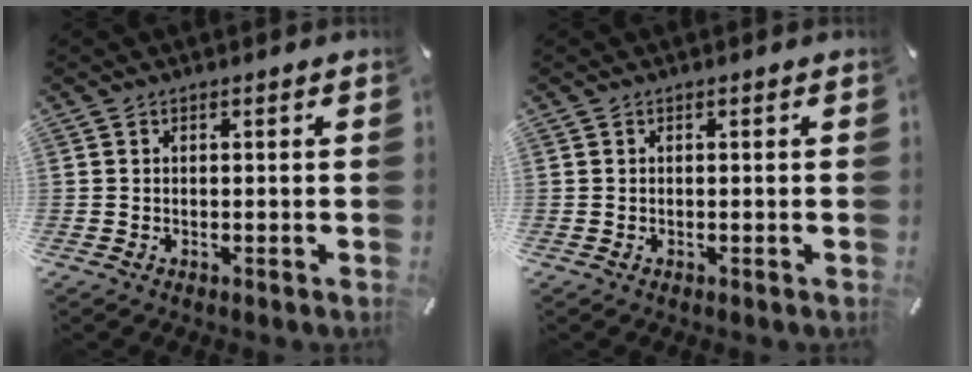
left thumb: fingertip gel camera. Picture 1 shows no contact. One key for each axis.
{"total": 0.0}